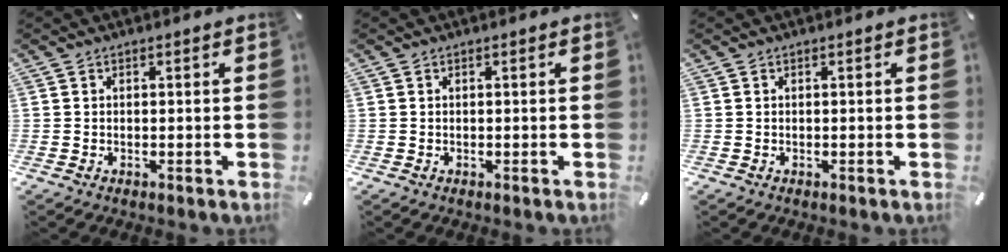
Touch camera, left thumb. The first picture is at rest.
{"total": 0.0}
{"total": 0.0}